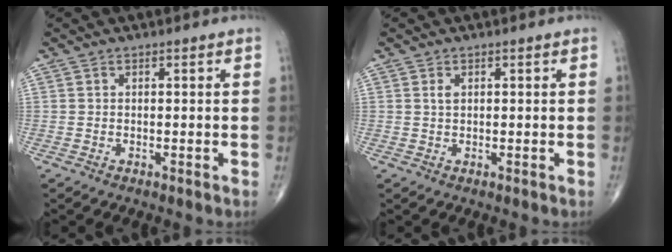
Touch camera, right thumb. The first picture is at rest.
{"total": 1.0, "force": [0.4, 0.6, 0.7], "torque": [-0.014, 0.002, 0.009]}